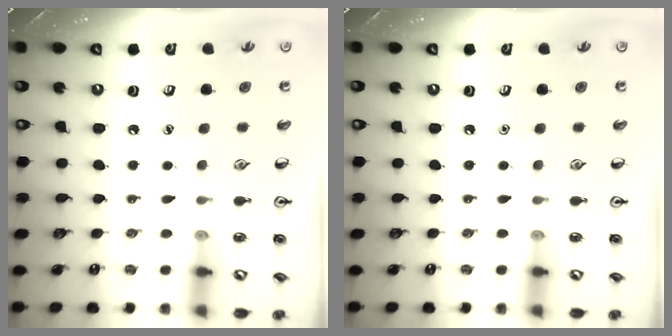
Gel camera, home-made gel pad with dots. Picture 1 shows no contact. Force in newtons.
{"total": 0.0}